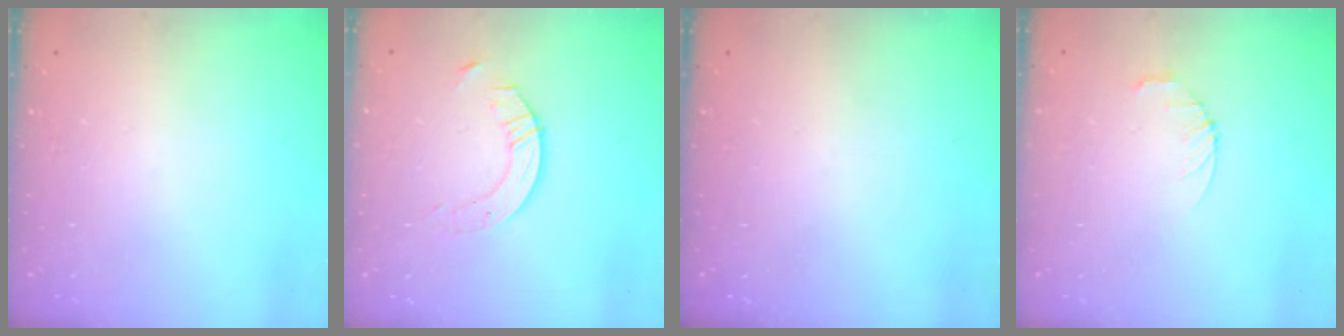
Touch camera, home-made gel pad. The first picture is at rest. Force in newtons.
{"total": 5.3, "press": 5.3, "slide": 0.6}
{"total": 0.0}
{"total": 3.2, "press": 3.1, "slide": 0.4}